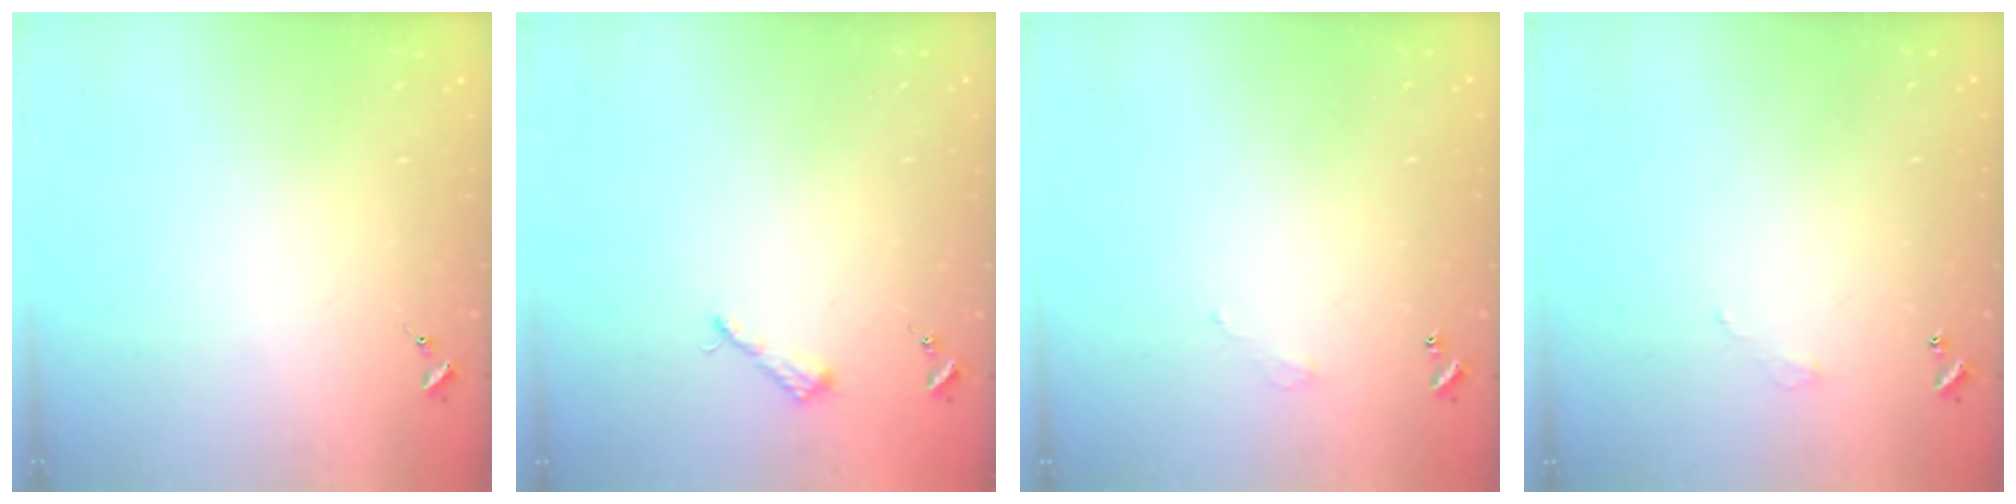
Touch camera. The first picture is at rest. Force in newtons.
{"total": 4.2, "press": 4.1, "slide": 0.6}
{"total": 3.0, "press": 3.0, "slide": 0.2}
{"total": 3.0, "press": 3.0, "slide": 0.2}